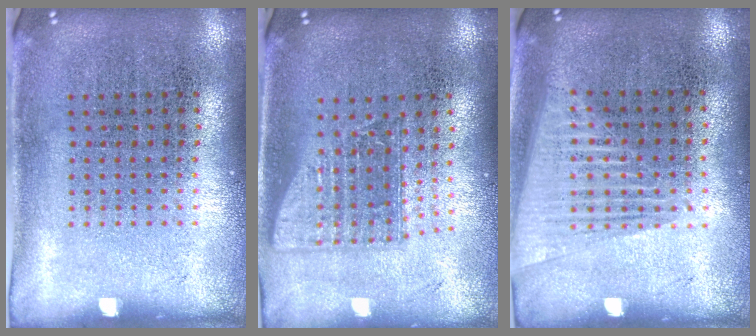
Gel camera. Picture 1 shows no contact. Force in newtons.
{"total": 1.5, "press": 1.2, "slide": 1.0}
{"total": 1.5, "press": 1.4, "slide": 0.5}